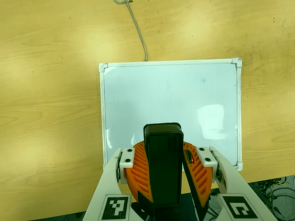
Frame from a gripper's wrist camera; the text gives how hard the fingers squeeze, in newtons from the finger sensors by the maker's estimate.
{"total": 9.8, "left": 10.0, "right": 9.7}